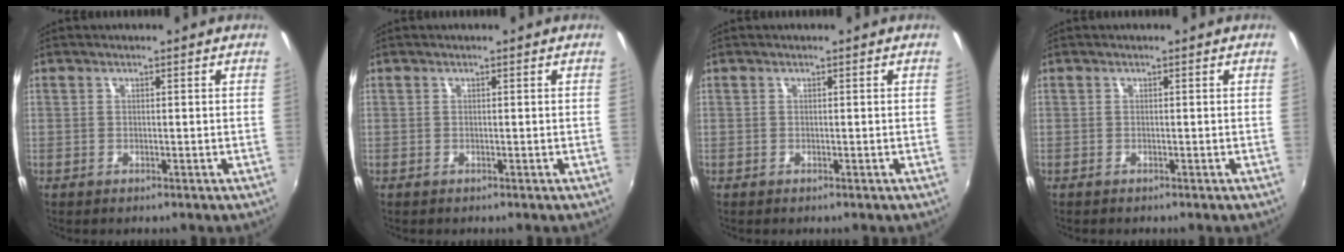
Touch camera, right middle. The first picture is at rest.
{"total": 0.0}
{"total": 0.0}
{"total": 0.0}